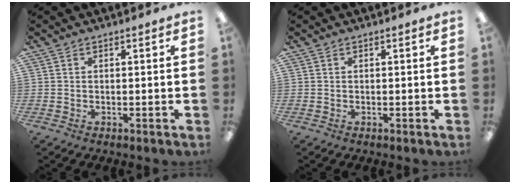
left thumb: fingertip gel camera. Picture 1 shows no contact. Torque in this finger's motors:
{"motor_torque": [-0.01, -0.01, 0.04, -0.04, 0.00]}